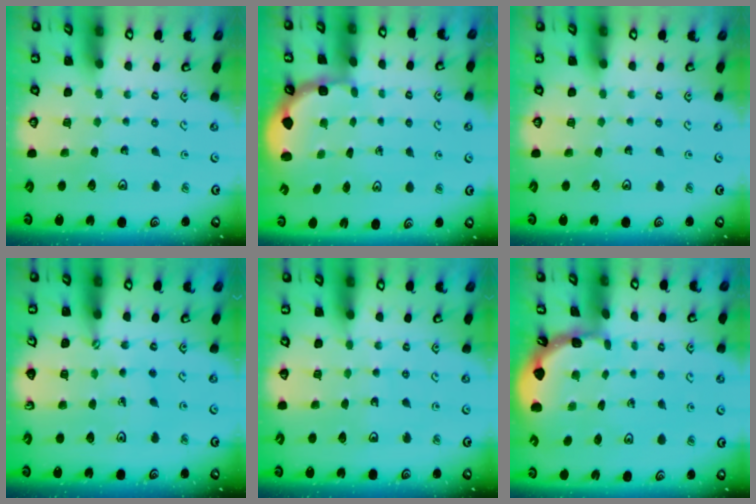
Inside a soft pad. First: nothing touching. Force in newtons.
{"total": 2.6, "press": 1.9, "slide": 1.8}
{"total": 0.0}
{"total": 2.8, "press": 2.5, "slide": 1.3}
{"total": 4.0, "press": 3.1, "slide": 2.5}
{"total": 1.6, "press": 1.6, "slide": 0.1}